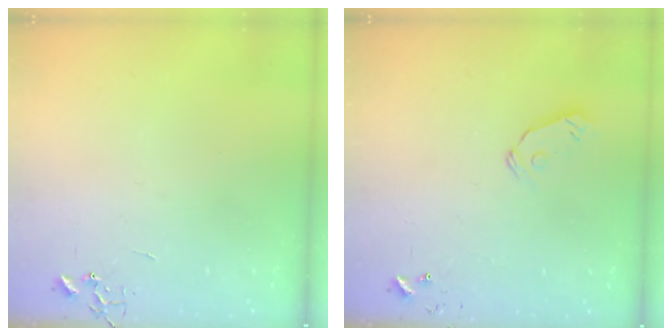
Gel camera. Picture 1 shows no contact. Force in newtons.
{"total": 5.8, "press": 5.7, "slide": 0.9}